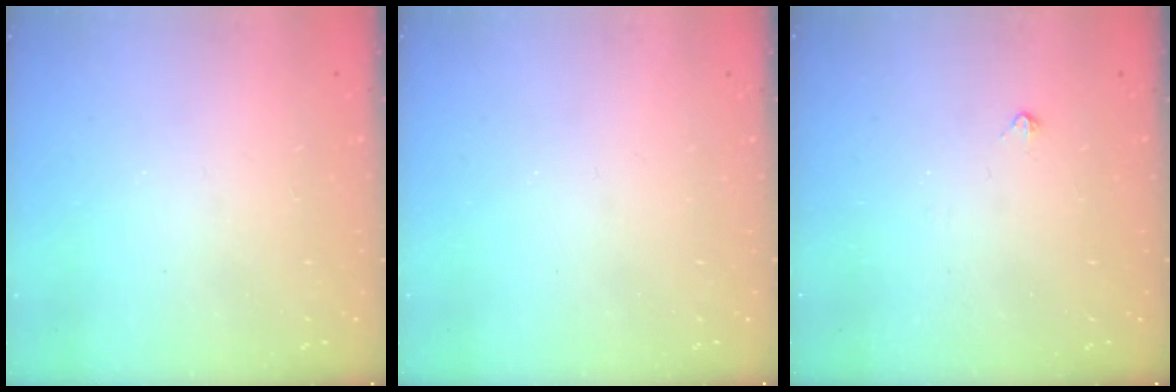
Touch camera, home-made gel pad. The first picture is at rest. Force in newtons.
{"total": 0.0}
{"total": 2.5, "press": 2.4, "slide": 0.4}